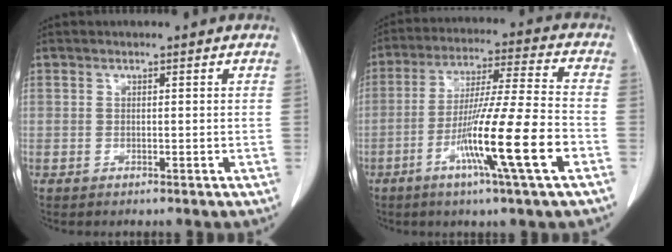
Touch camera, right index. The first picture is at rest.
{"total": 15.2, "force": [-5.9, -1.1, 13.9], "torque": [-0.251, -0.018, -0.108]}